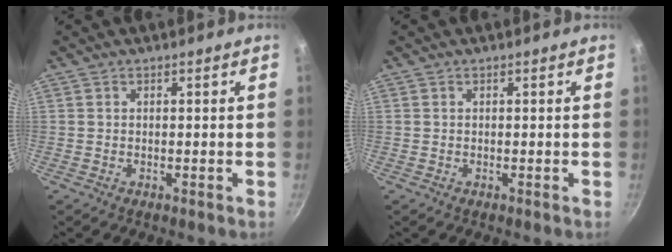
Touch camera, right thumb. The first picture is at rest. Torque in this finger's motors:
{"motor_torque": [-0.05, 0.05, -0.07, 0.00, 0.04]}